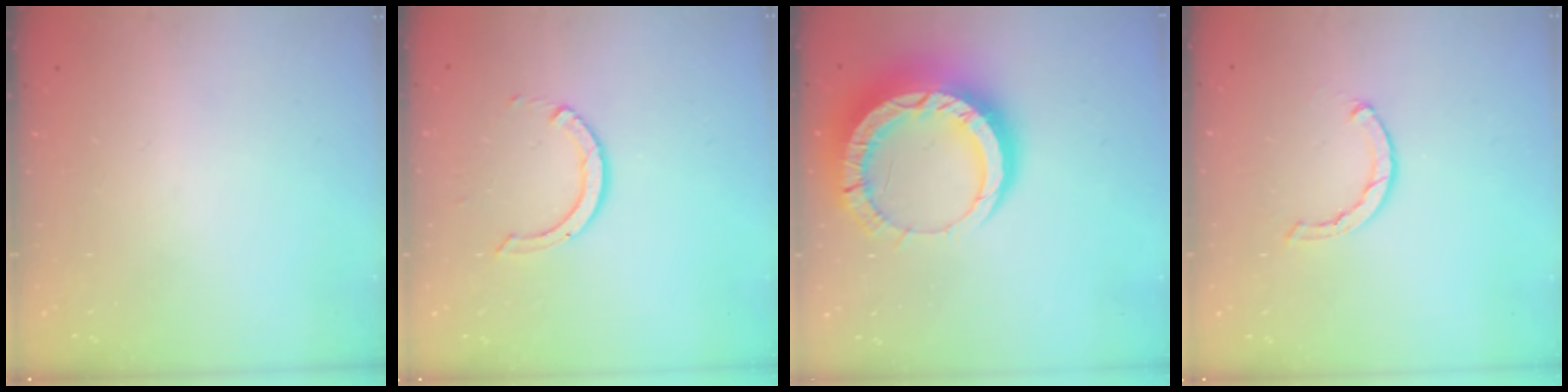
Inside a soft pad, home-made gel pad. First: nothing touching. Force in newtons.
{"total": 6.7, "press": 6.7, "slide": 0.5}
{"total": 18.7, "press": 18.6, "slide": 1.9}
{"total": 2.1, "press": 2.1, "slide": 0.2}